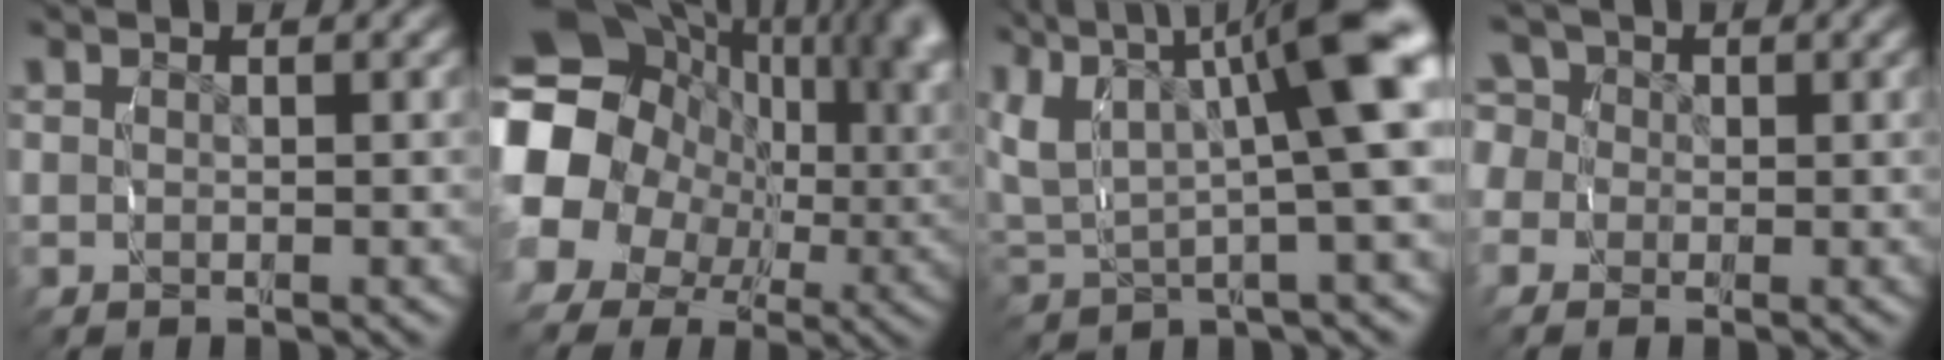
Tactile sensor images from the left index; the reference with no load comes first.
{"total": 21.8, "force": [4.4, 16.7, 13.2], "torque": [-0.241, 0.003, 0.042]}
{"total": 9.2, "force": [2.7, 5.7, 6.7], "torque": [-0.110, 0.007, 0.036]}
{"total": 5.0, "force": [0.7, 4.8, 1.3], "torque": [-0.025, -0.001, -0.004]}